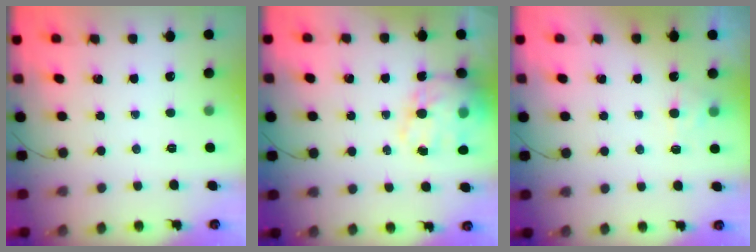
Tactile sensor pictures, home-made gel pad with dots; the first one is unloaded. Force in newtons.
{"total": 18.1, "press": 17.6, "slide": 4.0}
{"total": 6.3, "press": 6.1, "slide": 1.6}